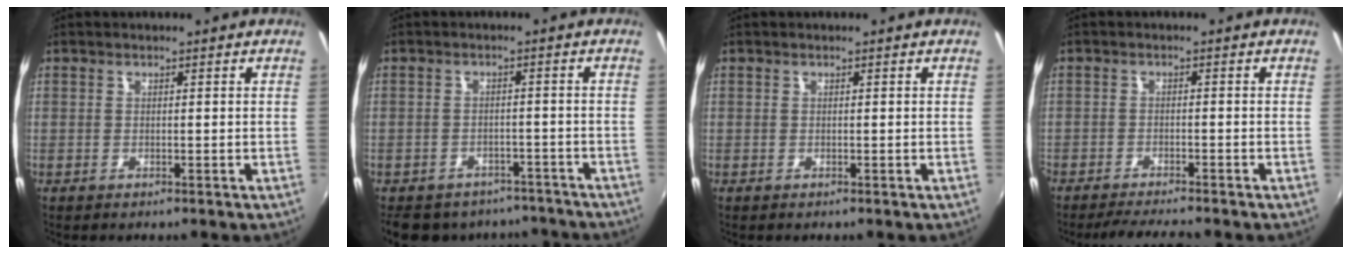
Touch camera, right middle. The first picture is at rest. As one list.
[{"total": 14.7, "force": [-11.9, 7.1, 5.0], "torque": [-0.112, 0.006, -0.147]}, {"total": 0.0}, {"total": 5.5, "force": [-5.0, 0.2, 2.2], "torque": [-0.058, -0.006, -0.082]}]